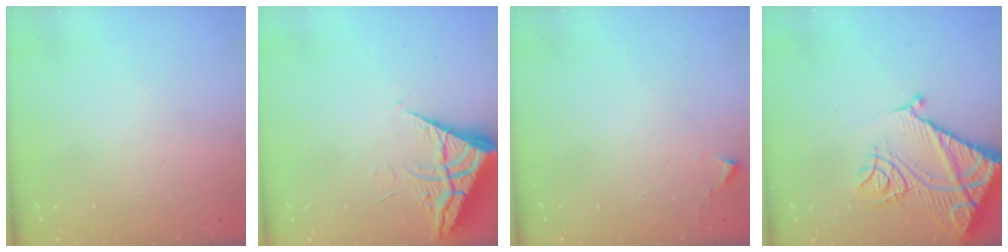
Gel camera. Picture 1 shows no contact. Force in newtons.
{"total": 6.5, "press": 6.4, "slide": 0.7}
{"total": 2.7, "press": 2.7, "slide": 0.5}
{"total": 16.1, "press": 16.0, "slide": 1.8}